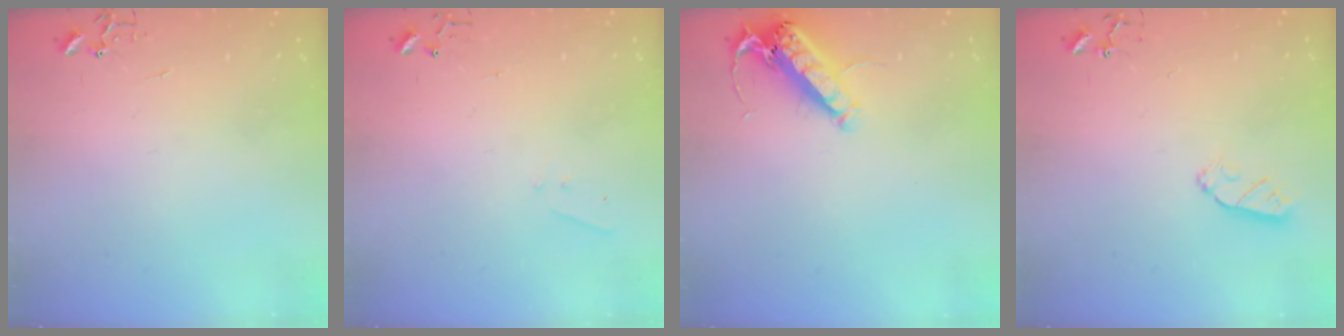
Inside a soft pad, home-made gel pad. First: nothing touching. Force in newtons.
{"total": 4.2, "press": 4.1, "slide": 0.6}
{"total": 14.4, "press": 14.2, "slide": 2.0}
{"total": 5.5, "press": 5.4, "slide": 0.8}